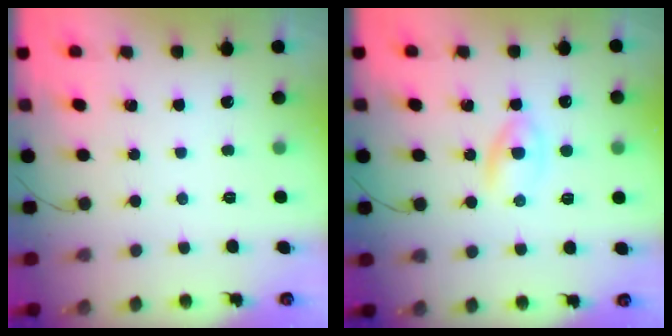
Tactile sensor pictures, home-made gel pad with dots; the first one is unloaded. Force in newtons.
{"total": 2.3, "press": 2.1, "slide": 1.0}